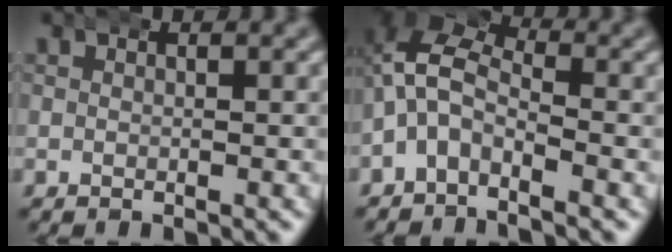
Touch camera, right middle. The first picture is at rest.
{"total": 7.2, "force": [-0.3, 6.2, 3.7], "torque": [-0.076, -0.004, -0.029]}